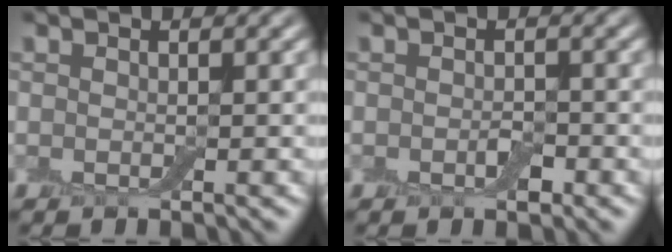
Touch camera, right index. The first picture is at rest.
{"total": 1.4, "force": [-0.5, 0.7, 1.0], "torque": [-0.017, -0.001, -0.008]}